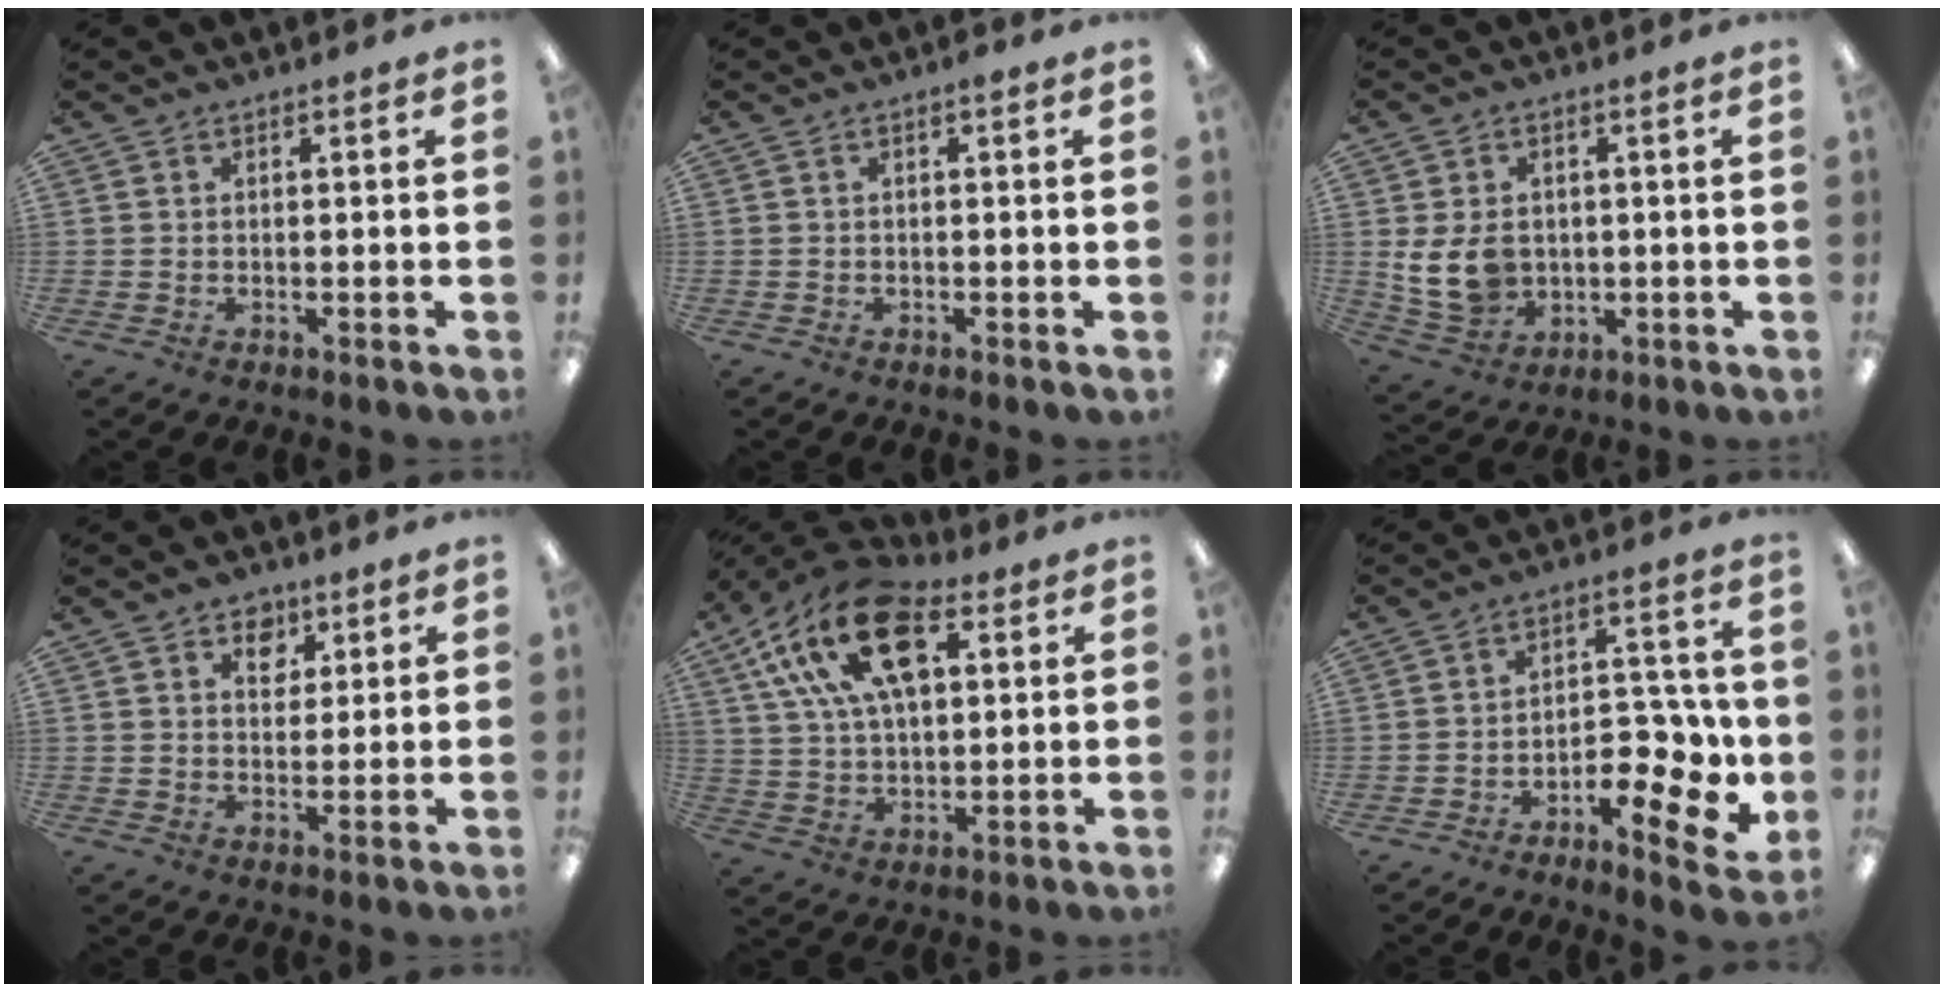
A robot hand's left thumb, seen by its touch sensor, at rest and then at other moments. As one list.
[{"total": 1.2, "force": [-0.3, 0.2, 1.1], "torque": [-0.020, 0.002, -0.006]}, {"total": 9.4, "force": [0.2, 7.2, 6.0], "torque": [-0.135, 0.004, 0.004]}, {"total": 5.4, "force": [2.8, 4.0, 2.3], "torque": [-0.009, -0.007, 0.041]}, {"total": 21.5, "force": [9.4, 11.7, 15.4], "torque": [-0.286, -0.020, 0.161]}, {"total": 13.2, "force": [-5.3, 6.6, 10.1], "torque": [-0.132, 0.029, -0.081]}]